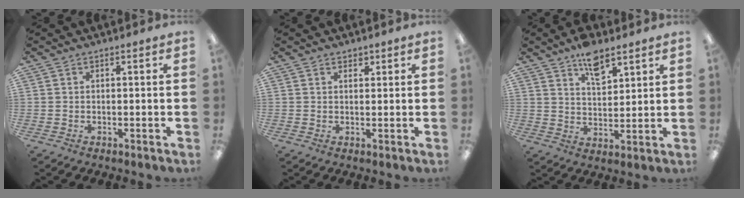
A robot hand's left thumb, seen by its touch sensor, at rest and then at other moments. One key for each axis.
{"total": 1.3, "fx": 1.1, "fy": 0.5, "fz": 0.5, "tx": -0.003, "ty": -0.005, "tz": 0.018}
{"total": 8.1, "fx": 5.7, "fy": 3.5, "fz": 4.6, "tx": -0.065, "ty": -0.033, "tz": 0.098}